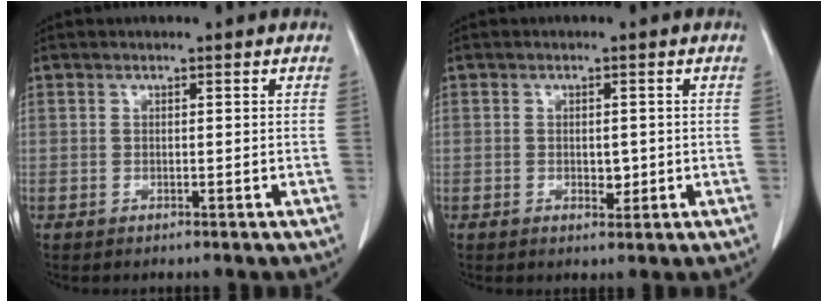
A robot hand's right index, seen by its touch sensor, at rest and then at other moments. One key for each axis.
{"total": 2.0, "fx": -0.2, "fy": 1.2, "fz": 1.6, "tx": -0.021, "ty": -0.001, "tz": 0.000}